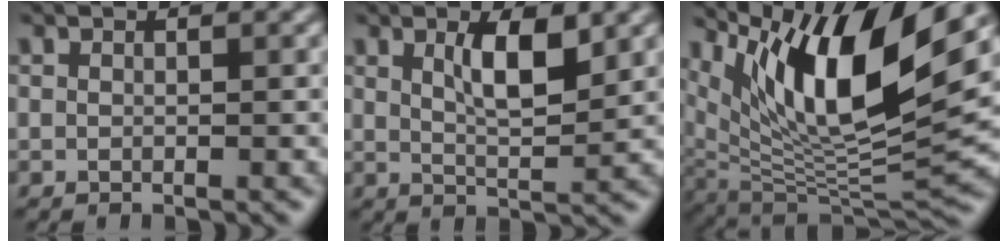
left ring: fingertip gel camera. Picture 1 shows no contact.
{"total": 4.1, "force": [1.7, 1.1, 3.5], "torque": [-0.063, -0.001, 0.030]}
{"total": 12.5, "force": [6.6, 3.6, 9.9], "torque": [-0.171, -0.003, 0.126]}